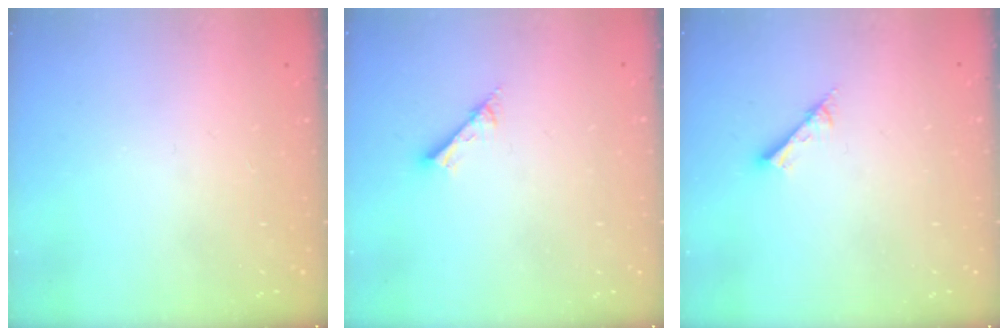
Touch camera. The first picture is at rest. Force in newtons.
{"total": 5.0, "press": 5.0, "slide": 0.7}
{"total": 3.7, "press": 3.7, "slide": 0.3}